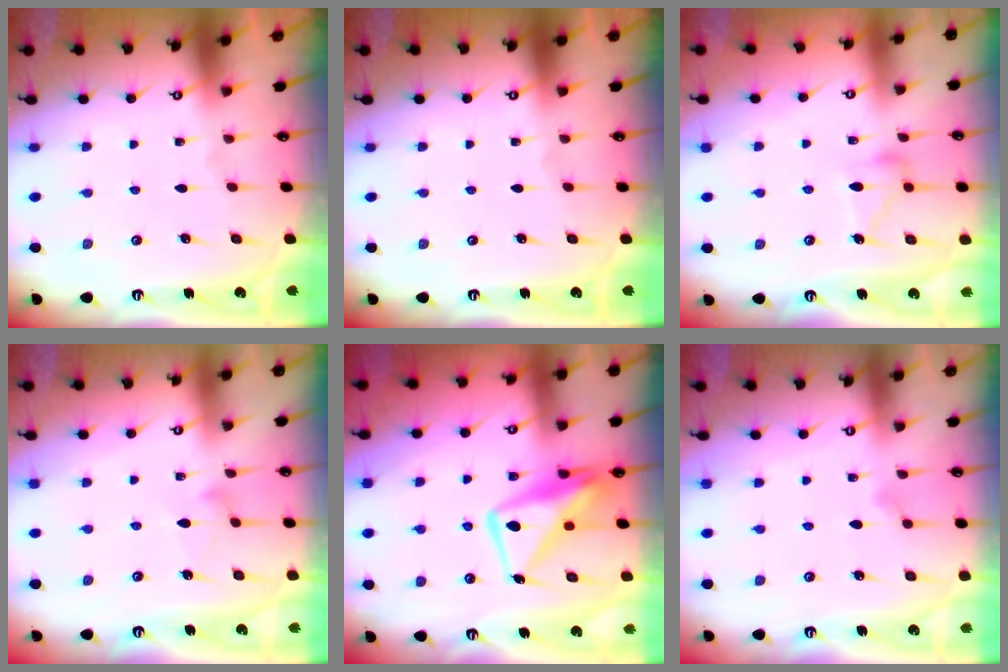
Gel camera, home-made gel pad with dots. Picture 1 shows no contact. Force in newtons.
{"total": 0.0}
{"total": 12.1, "press": 12.1, "slide": 0.6}
{"total": 8.3, "press": 8.3, "slide": 0.5}
{"total": 13.4, "press": 13.4, "slide": 1.1}
{"total": 8.5, "press": 8.4, "slide": 0.5}